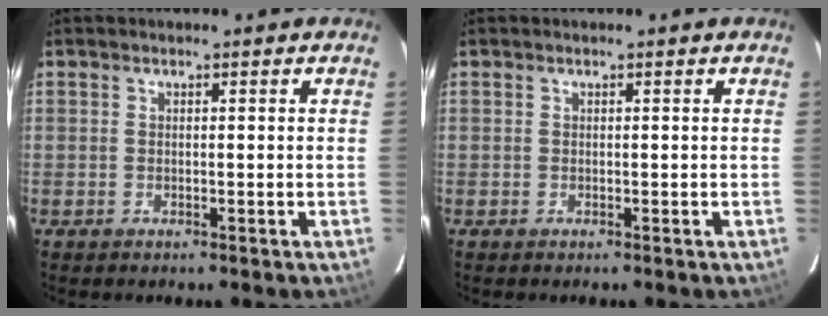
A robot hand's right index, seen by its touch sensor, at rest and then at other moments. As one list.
[{"total": 0.0}]